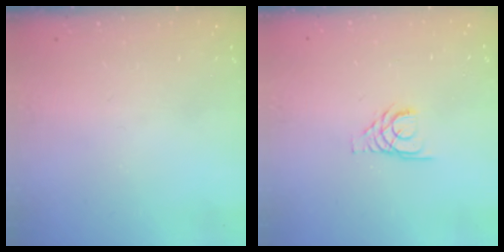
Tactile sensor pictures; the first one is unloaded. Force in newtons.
{"total": 3.5, "press": 3.5, "slide": 0.3}